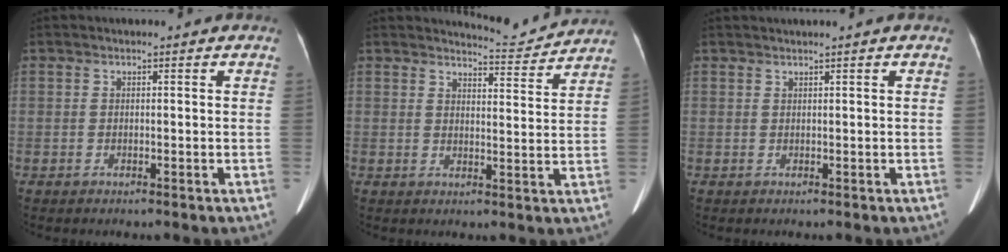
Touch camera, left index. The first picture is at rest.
{"total": 5.5, "force": [5.4, -0.6, -0.7], "torque": [-0.006, -0.019, 0.074]}
{"total": 0.9, "force": [0.7, -0.3, 0.5], "torque": [-0.015, 0.009, 0.024]}